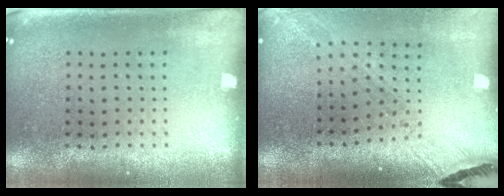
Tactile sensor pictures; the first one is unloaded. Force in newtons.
{"total": 1.5, "press": 1.4, "slide": 0.3}